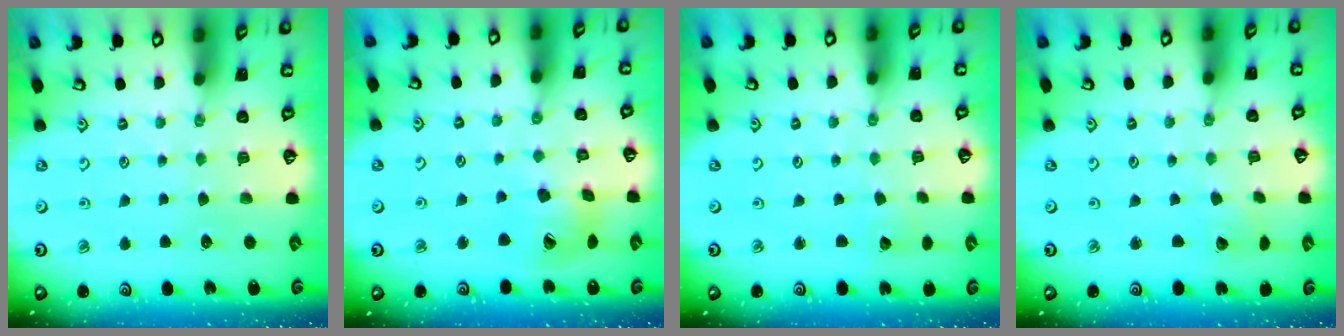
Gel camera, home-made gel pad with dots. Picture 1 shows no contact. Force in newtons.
{"total": 14.2, "press": 14.1, "slide": 2.0}
{"total": 2.5, "press": 2.5, "slide": 0.4}
{"total": 2.0, "press": 2.0, "slide": 0.2}